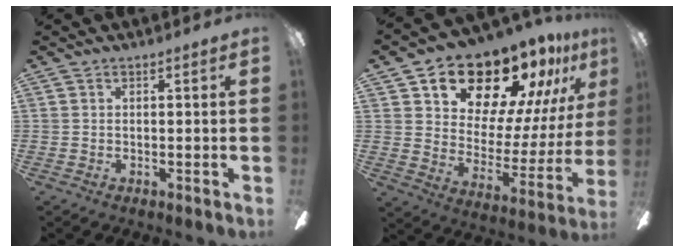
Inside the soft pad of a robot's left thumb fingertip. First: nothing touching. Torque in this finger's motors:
{"motor_torque": [2.11, 2.90, 1.35, -1.42, 0.08]}